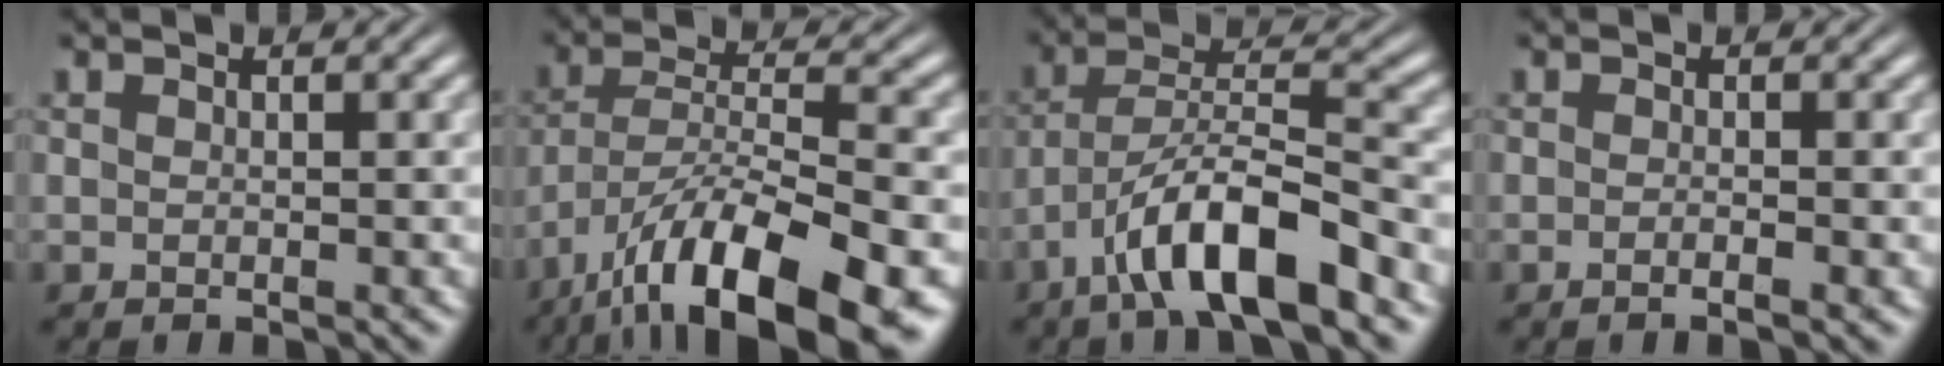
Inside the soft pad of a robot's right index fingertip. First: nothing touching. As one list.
[{"total": 10.3, "force": [-5.3, 4.1, 7.8], "torque": [-0.144, -0.025, -0.066]}, {"total": 6.3, "force": [-2.8, 2.1, 5.2], "torque": [-0.100, -0.010, -0.043]}, {"total": 1.2, "force": [-0.9, 0.0, 0.9], "torque": [-0.019, 0.001, -0.020]}]